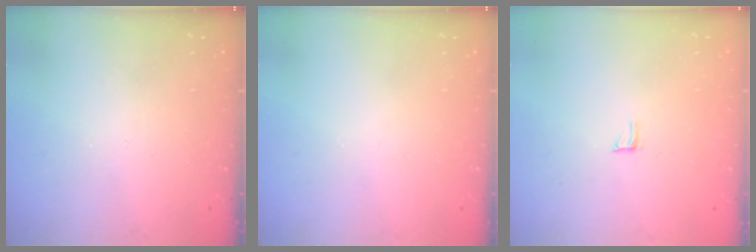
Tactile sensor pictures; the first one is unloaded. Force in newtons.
{"total": 0.0}
{"total": 4.2, "press": 4.2, "slide": 0.4}